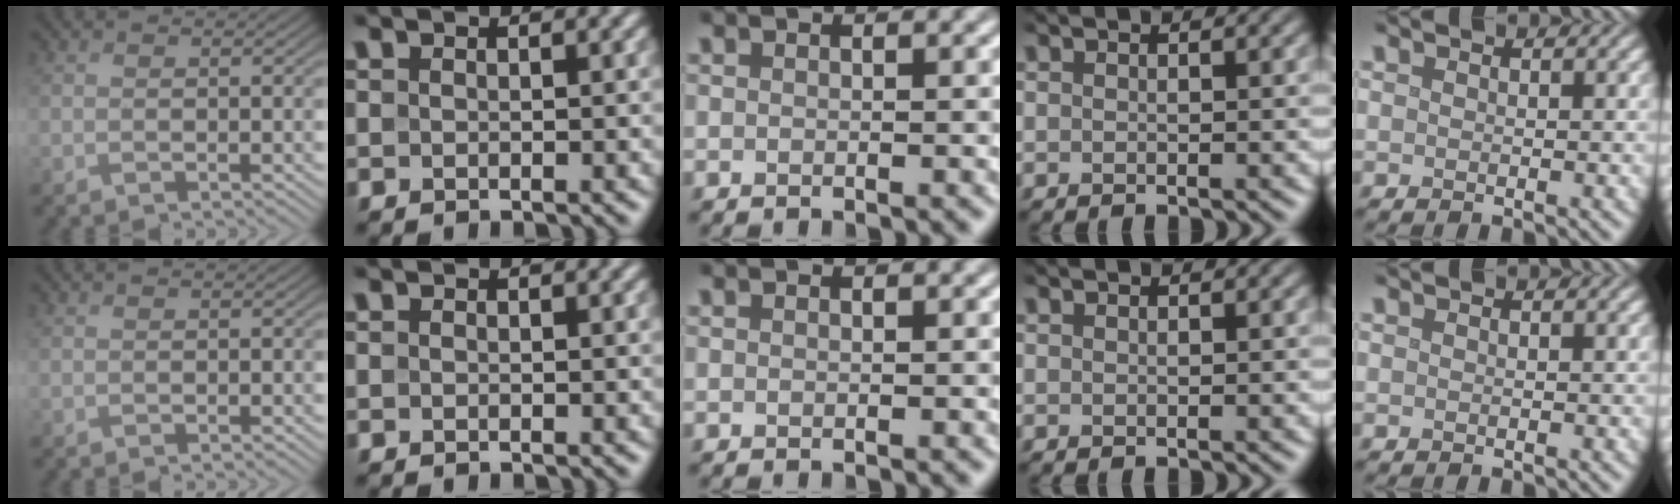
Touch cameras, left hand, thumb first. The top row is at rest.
{}